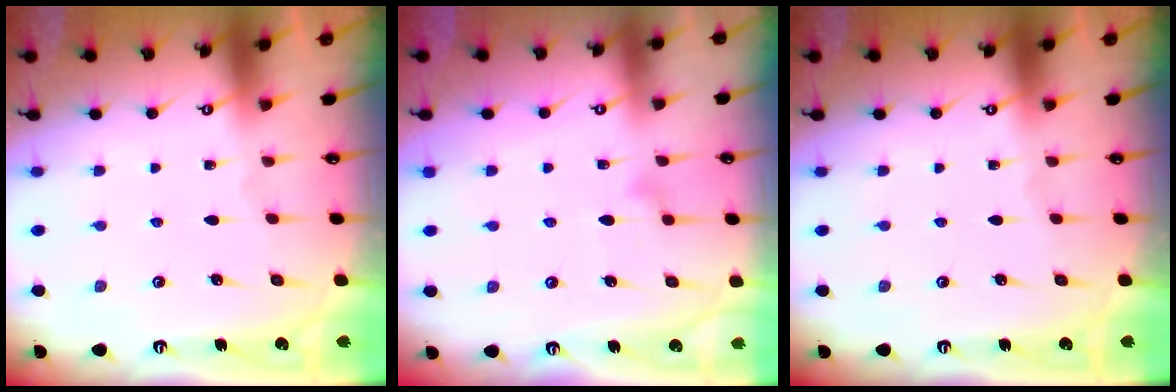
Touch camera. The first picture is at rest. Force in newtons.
{"total": 7.9, "press": 7.9, "slide": 0.4}
{"total": 0.0}